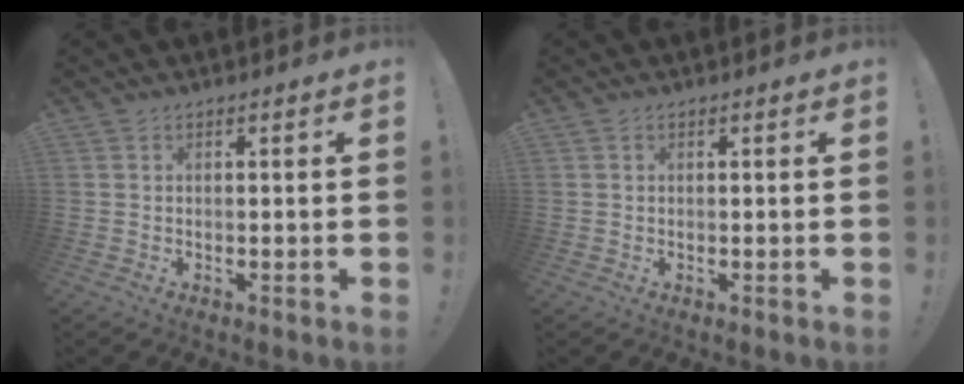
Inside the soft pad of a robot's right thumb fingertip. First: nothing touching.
{"total": 0.0}